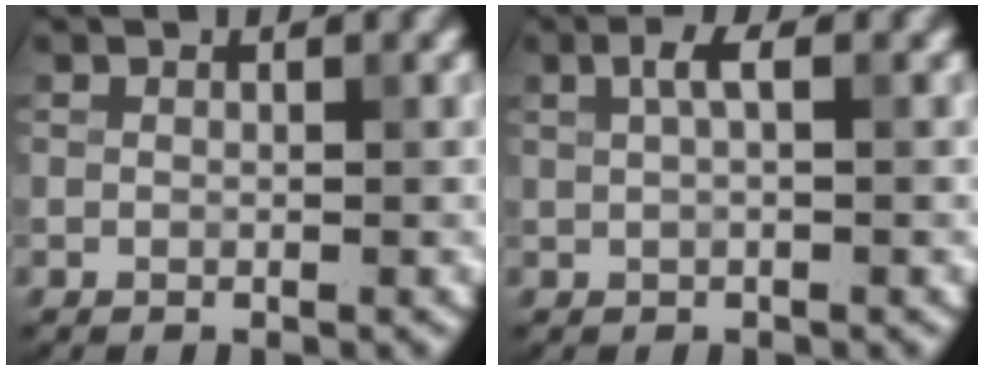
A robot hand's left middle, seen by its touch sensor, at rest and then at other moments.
{"total": 1.7, "force": [0.6, 0.4, 1.6], "torque": [-0.030, 0.005, 0.009]}